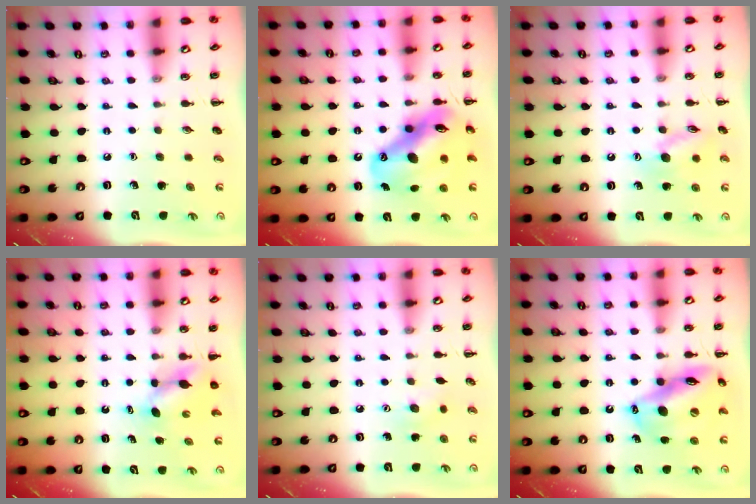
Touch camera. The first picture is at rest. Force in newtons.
{"total": 16.9, "press": 16.2, "slide": 4.9}
{"total": 11.1, "press": 11.1, "slide": 1.0}
{"total": 4.2, "press": 4.2, "slide": 0.5}
{"total": 3.9, "press": 3.7, "slide": 1.0}
{"total": 15.5, "press": 14.9, "slide": 4.2}